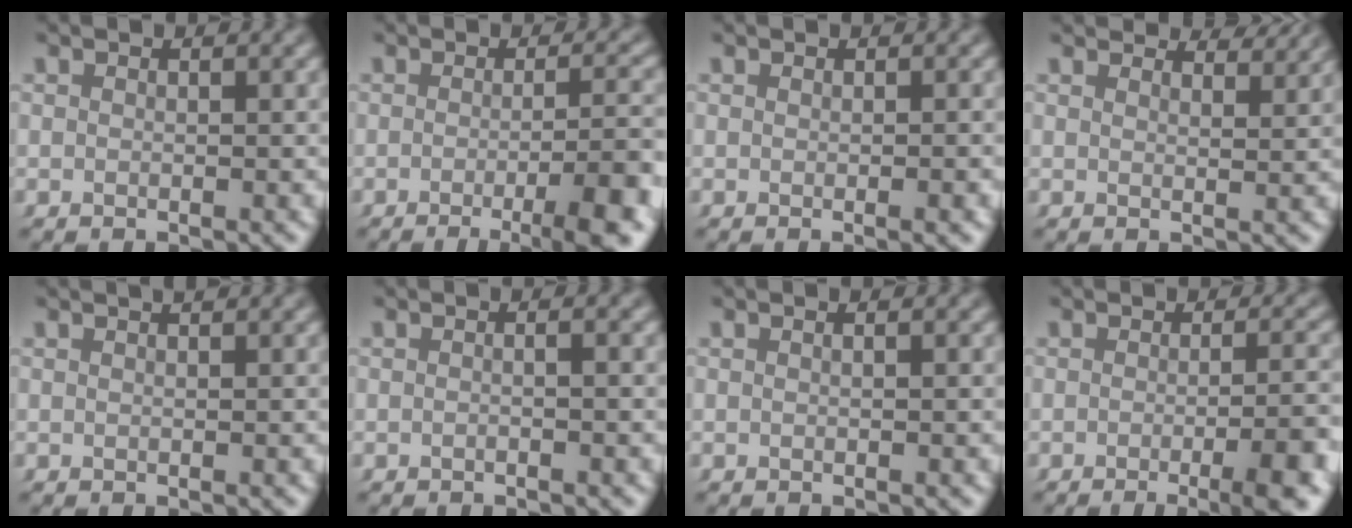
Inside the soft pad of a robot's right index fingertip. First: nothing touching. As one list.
[{"total": 7.4, "force": [-3.8, 1.7, 6.1], "torque": [-0.072, 0.000, -0.063]}, {"total": 0.9, "force": [-0.2, -0.1, 0.9], "torque": [-0.008, 0.004, -0.006]}, {"total": 3.8, "force": [3.7, 0.0, 0.8], "torque": [-0.002, 0.001, 0.054]}, {"total": 1.0, "force": [0.5, -0.2, 0.8], "torque": [-0.003, 0.004, 0.006]}, {"total": 1.1, "force": [-0.4, 0.0, 1.0], "torque": [-0.016, 0.007, -0.011]}, {"total": 0.5, "force": [0.0, -0.1, 0.5], "torque": [-0.008, 0.003, 0.000]}, {"total": 6.1, "force": [-2.8, 1.4, 5.3], "torque": [-0.060, 0.002, -0.051]}]